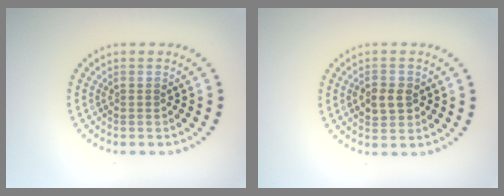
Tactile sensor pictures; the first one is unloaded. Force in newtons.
{"total": 2.6, "press": 2.6, "slide": 0.2}